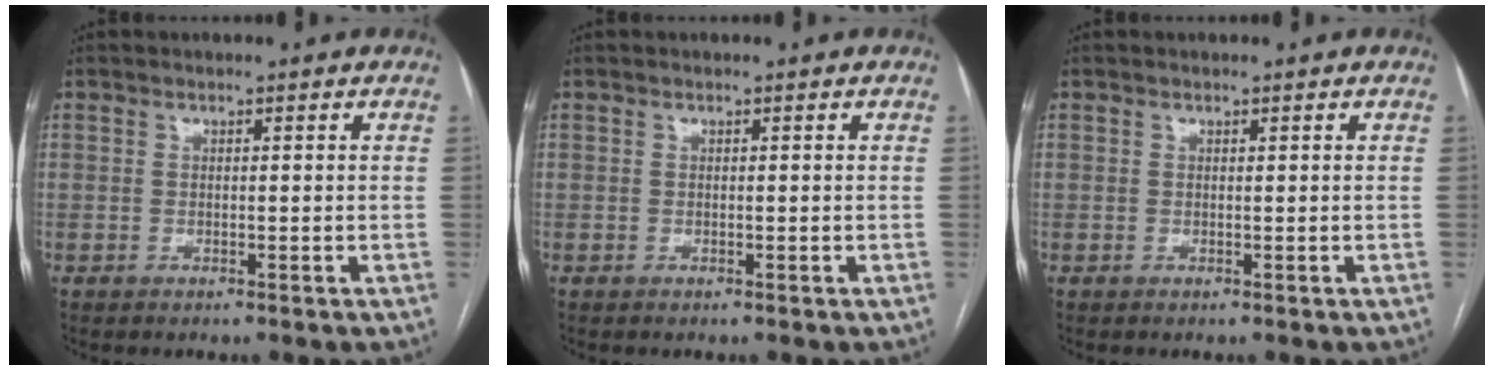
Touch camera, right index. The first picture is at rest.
{"total": 0.0}
{"total": 0.0}